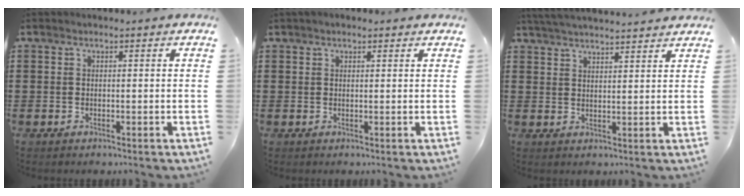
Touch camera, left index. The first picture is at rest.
{"total": 1.1, "force": [0.8, 0.5, 0.4], "torque": [-0.008, 0.006, 0.015]}
{"total": 3.5, "force": [3.5, -0.5, 0.4], "torque": [-0.019, -0.013, 0.062]}